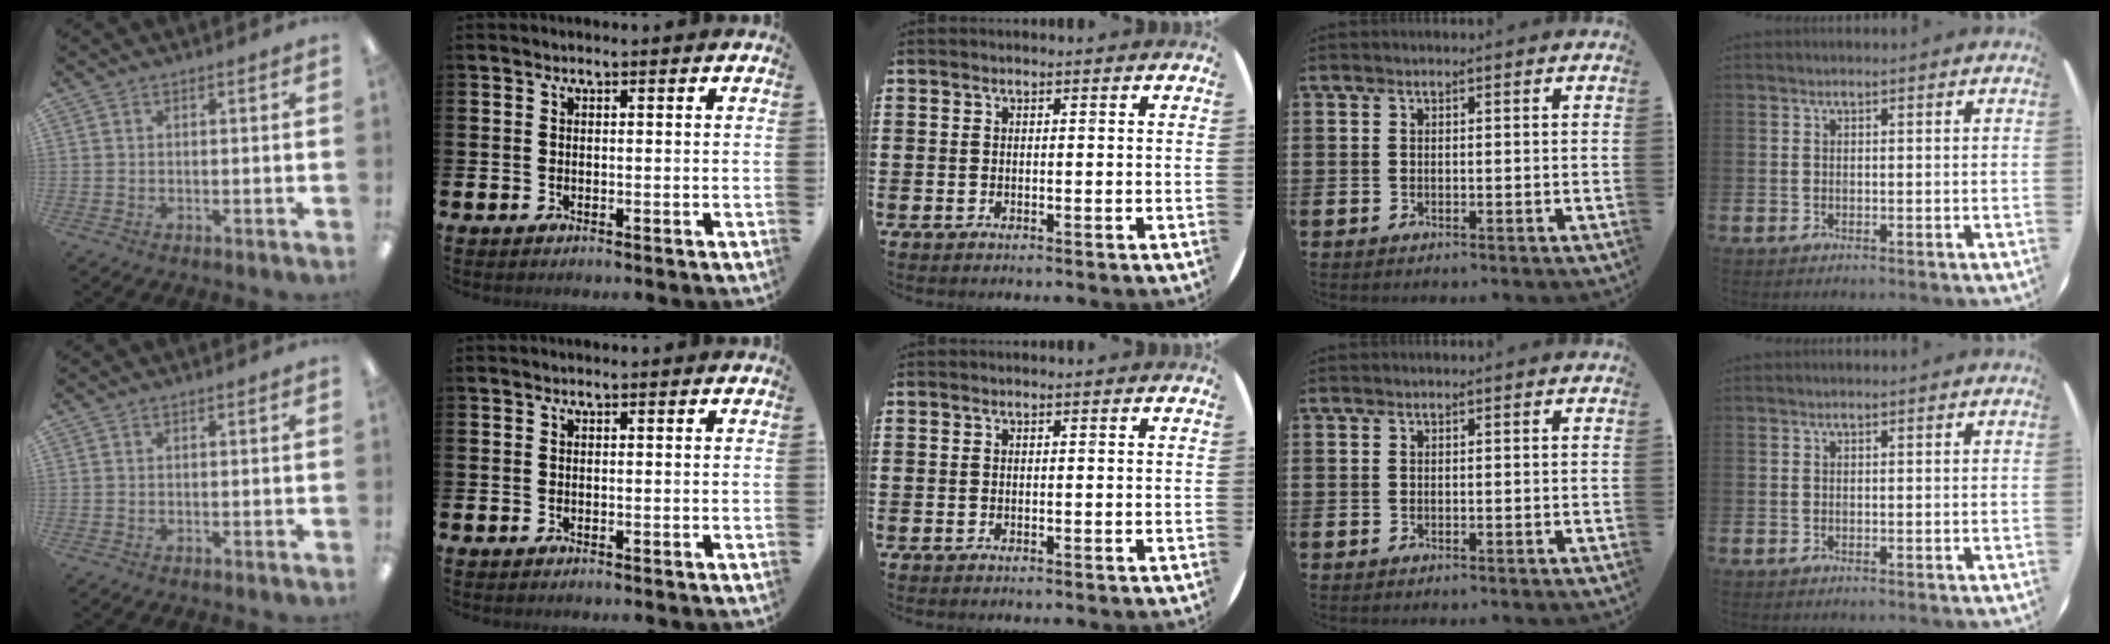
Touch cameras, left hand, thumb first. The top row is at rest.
{}